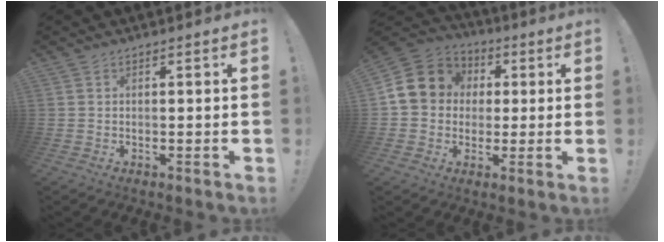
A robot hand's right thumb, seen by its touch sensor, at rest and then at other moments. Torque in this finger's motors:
{"motor_torque": [1.10, 1.01, 0.87, -0.16, 0.00]}